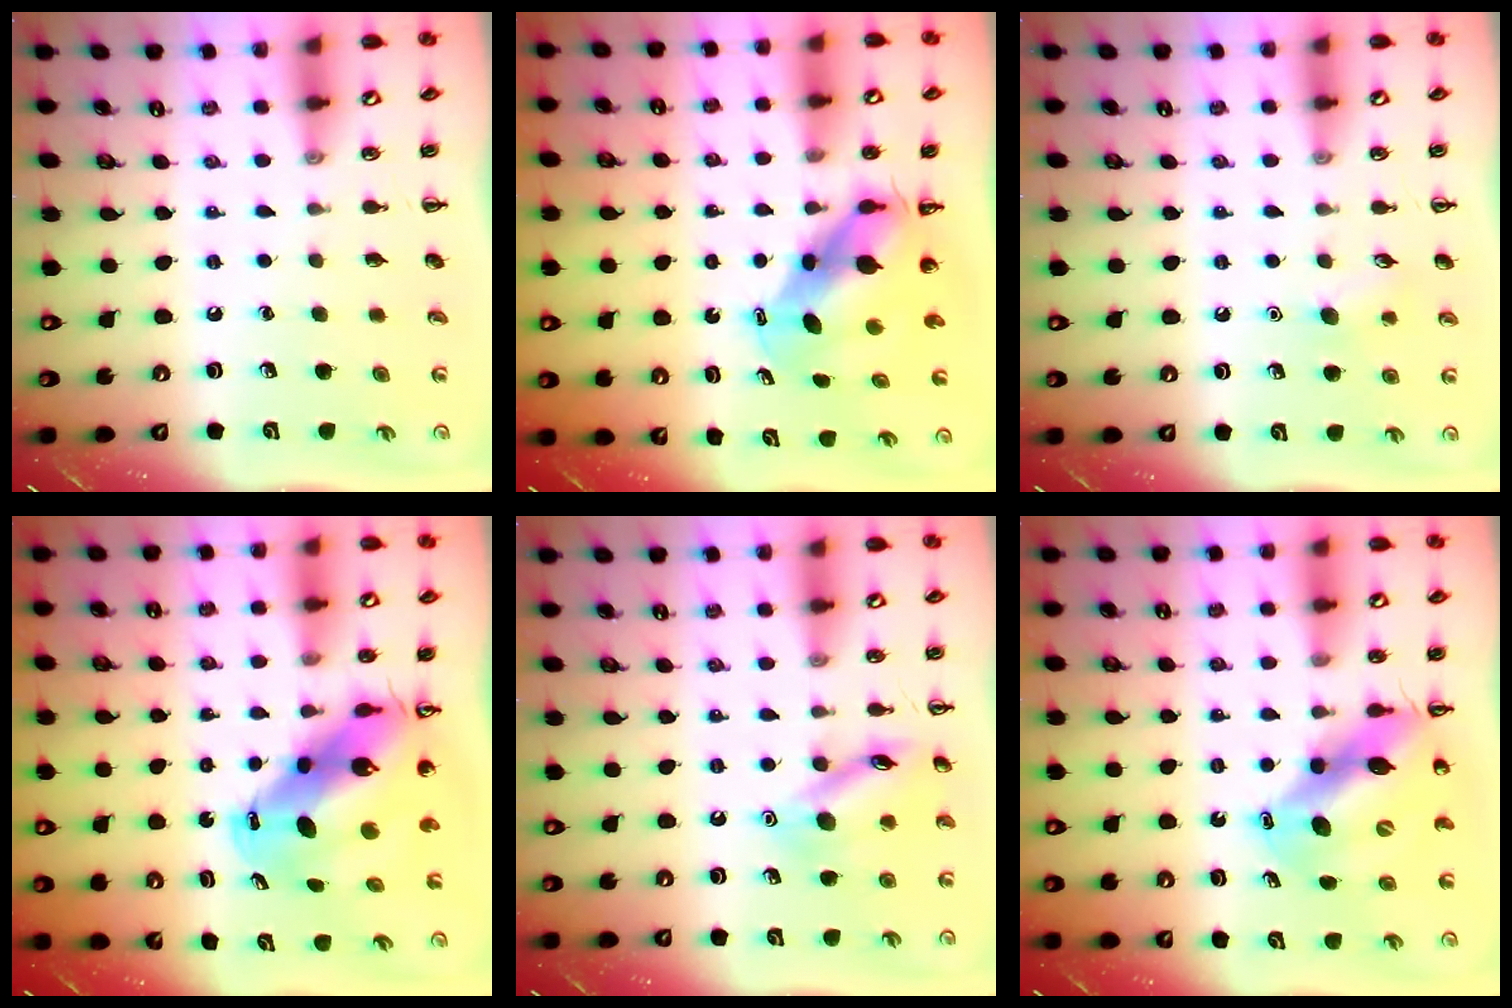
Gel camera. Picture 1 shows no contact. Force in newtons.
{"total": 6.9, "press": 6.6, "slide": 2.0}
{"total": 7.1, "press": 6.8, "slide": 2.1}
{"total": 12.6, "press": 12.0, "slide": 3.7}
{"total": 13.1, "press": 13.1, "slide": 0.9}
{"total": 12.9, "press": 12.4, "slide": 3.6}